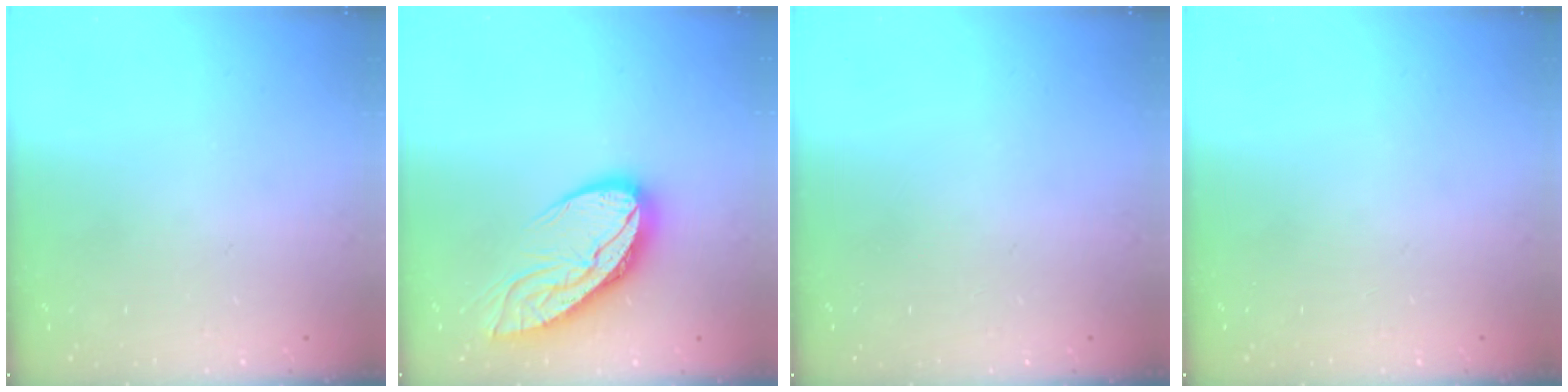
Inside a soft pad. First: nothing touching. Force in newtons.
{"total": 13.1, "press": 13.0, "slide": 1.5}
{"total": 0.0}
{"total": 0.0}